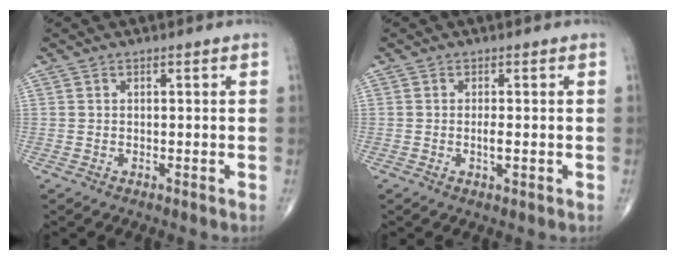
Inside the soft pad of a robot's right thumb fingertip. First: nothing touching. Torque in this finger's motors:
{"motor_torque": [1.88, 3.13, 0.42, 0.06, 0.04]}